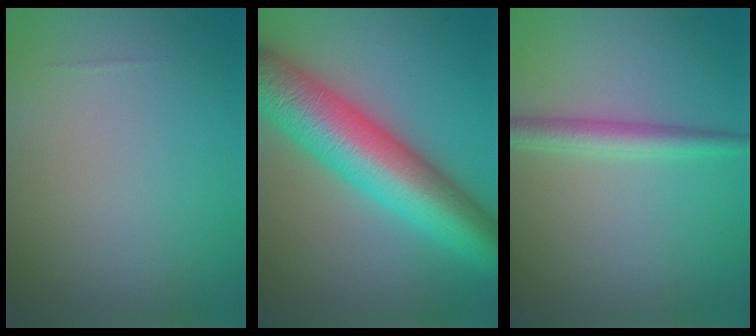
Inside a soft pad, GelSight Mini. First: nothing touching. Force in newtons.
{"total": 10.5, "press": 10.5, "slide": 0.3}
{"total": 2.5, "press": 2.5, "slide": 0.1}